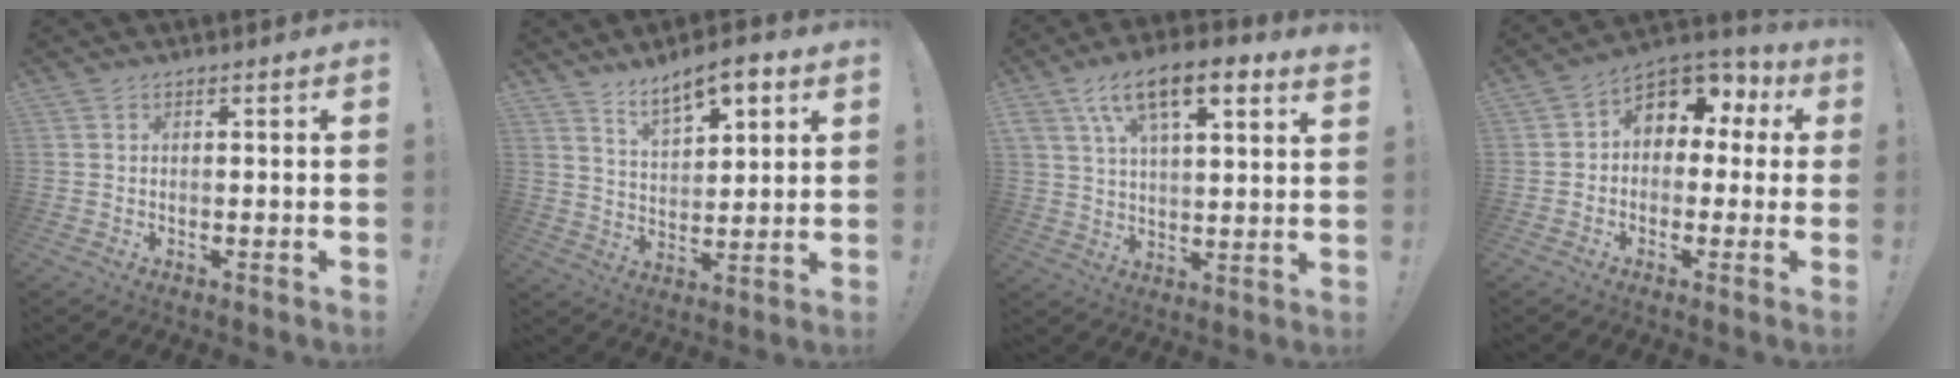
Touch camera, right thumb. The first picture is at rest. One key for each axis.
{"total": 10.1, "fx": 7.0, "fy": 4.3, "fz": 5.9, "tx": -0.085, "ty": -0.037, "tz": 0.124}
{"total": 13.3, "fx": 8.0, "fy": 5.0, "fz": 9.5, "tx": -0.165, "ty": -0.027, "tz": 0.140}
{"total": 8.8, "fx": 2.9, "fy": 6.6, "fz": 5.0, "tx": -0.073, "ty": -0.016, "tz": 0.057}